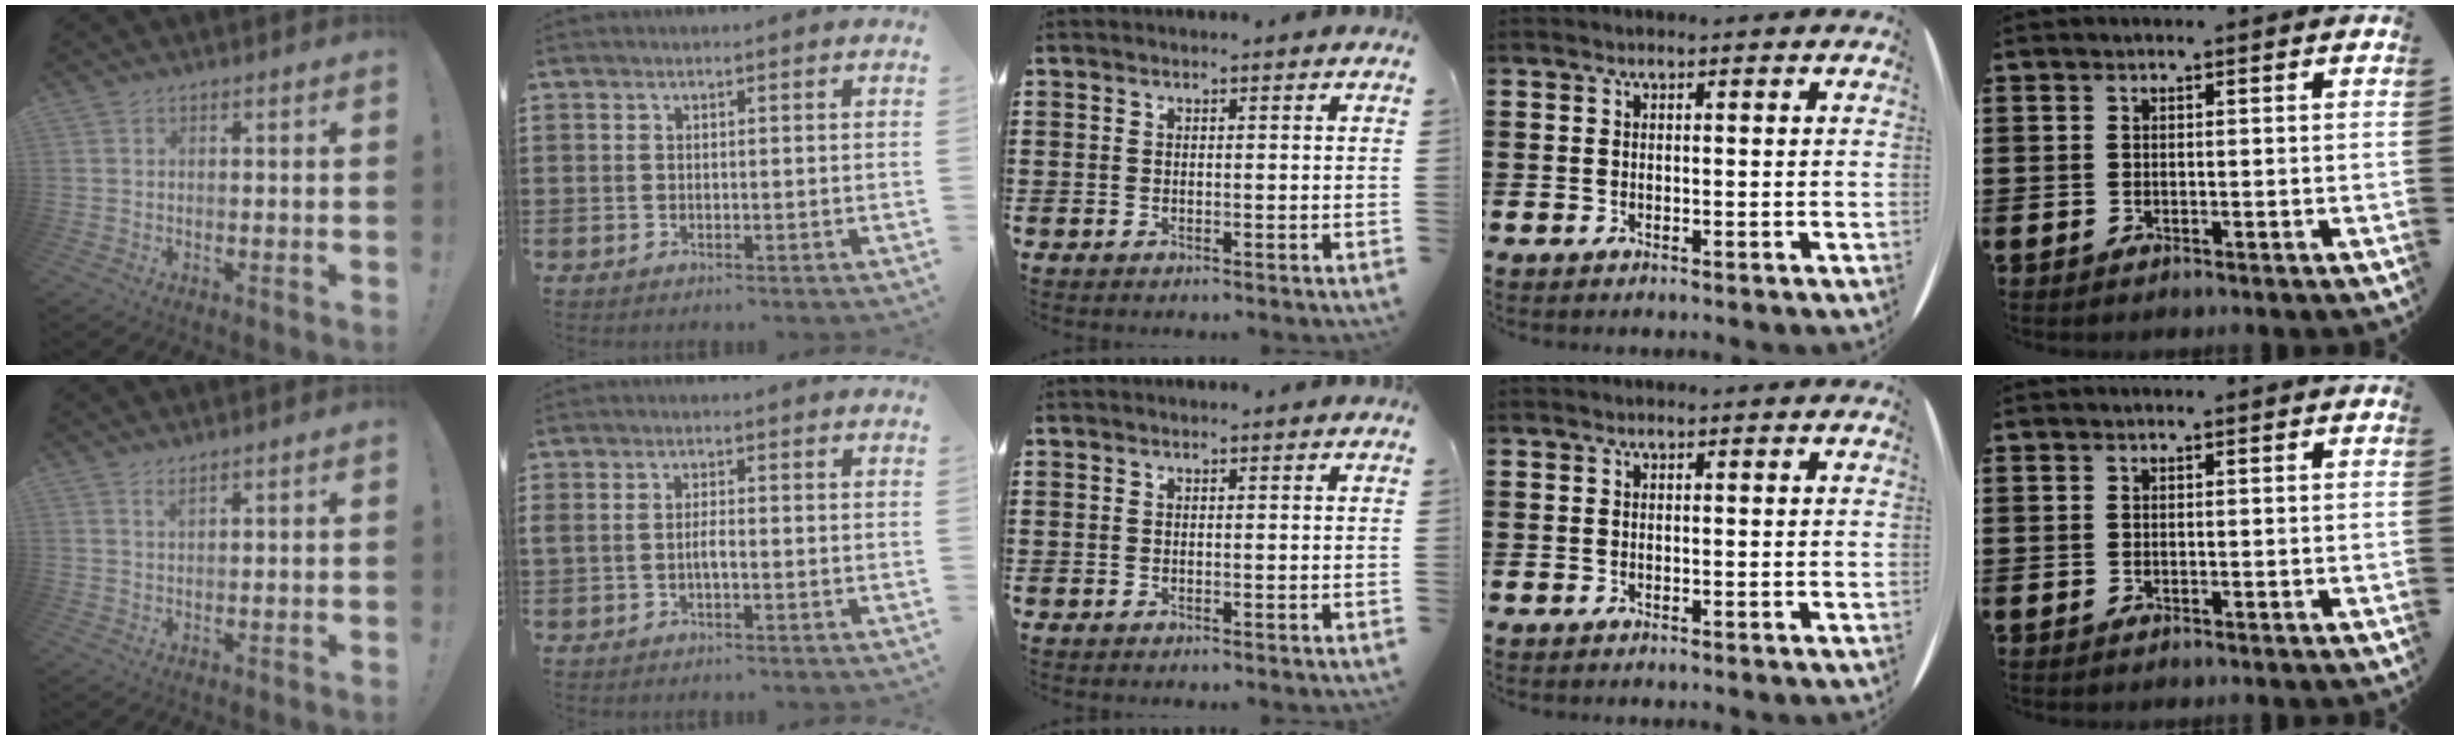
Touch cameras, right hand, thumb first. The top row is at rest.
{"thumb": {"total": 1.5, "force": [1.2, 0.2, 0.8], "torque": [-0.012, -0.005, 0.021]}, "index": {"total": 1.8, "force": [-0.6, 0.5, 1.6], "torque": [-0.039, -0.001, -0.014]}}